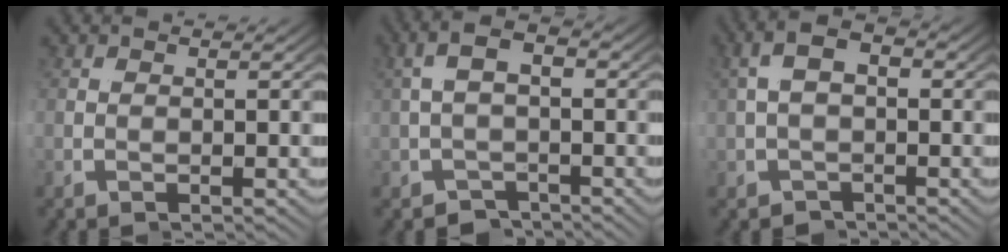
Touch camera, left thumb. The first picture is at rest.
{"total": 3.9, "force": [-0.2, 2.7, 2.8], "torque": [-0.051, -0.008, -0.002]}
{"total": 3.3, "force": [0.0, 2.4, 2.2], "torque": [-0.036, -0.004, 0.000]}